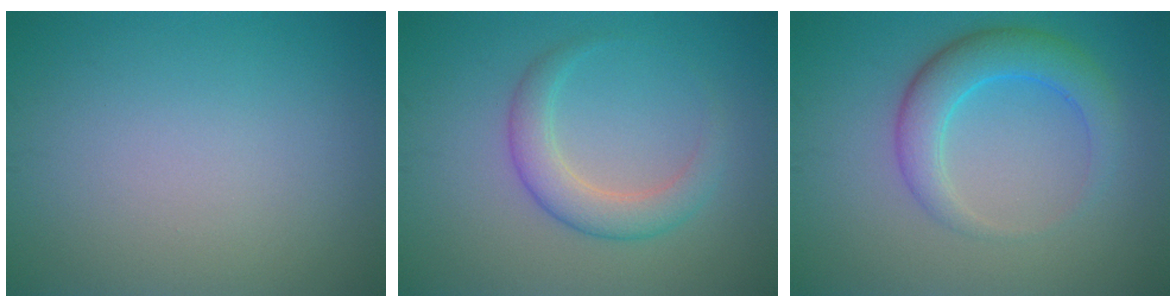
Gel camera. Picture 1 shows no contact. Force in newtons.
{"total": 3.4, "press": 3.4, "slide": 0.2}
{"total": 4.5, "press": 4.5, "slide": 0.2}